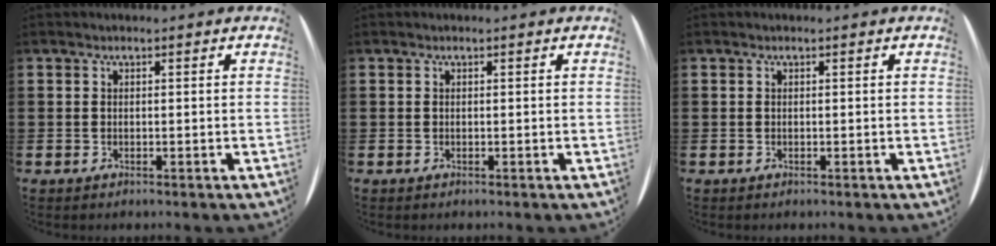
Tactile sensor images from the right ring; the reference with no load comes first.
{"total": 0.0}
{"total": 0.0}